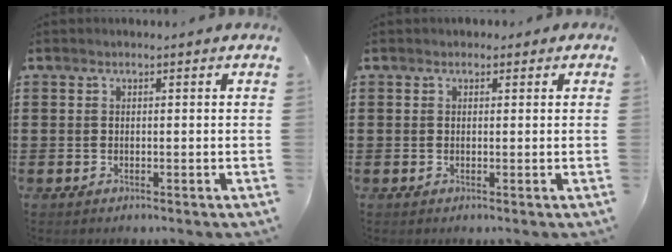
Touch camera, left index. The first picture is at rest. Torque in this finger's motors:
{"motor_torque": [0.14, -0.19, 0.08, 0.00]}